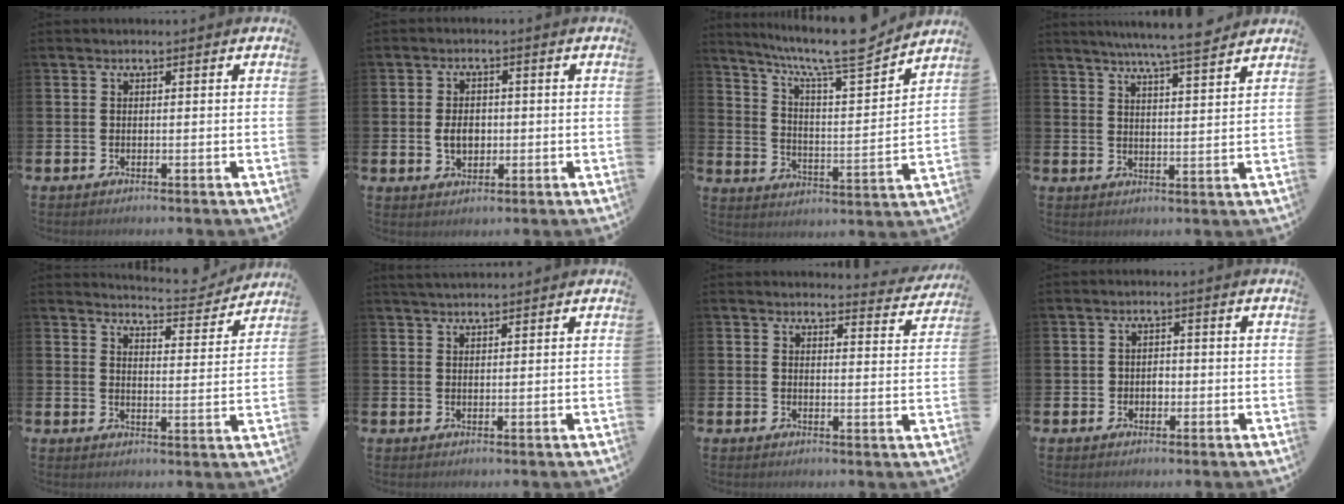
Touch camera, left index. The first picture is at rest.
{"total": 3.5, "force": [-0.2, 2.5, 2.4], "torque": [-0.029, 0.001, -0.010]}
{"total": 9.9, "force": [8.7, 1.1, 4.7], "torque": [-0.100, -0.063, 0.144]}
{"total": 6.6, "force": [6.2, -0.6, 2.2], "torque": [-0.049, -0.035, 0.107]}
{"total": 5.1, "force": [5.1, 0.3, 0.6], "torque": [-0.008, -0.042, 0.085]}
{"total": 2.2, "force": [2.2, 0.3, 0.5], "torque": [-0.008, -0.004, 0.038]}
{"total": 3.3, "force": [3.3, 0.3, 0.2], "torque": [0.011, -0.028, 0.055]}
{"total": 1.7, "force": [-0.4, 1.5, 0.7], "torque": [-0.004, 0.000, -0.013]}